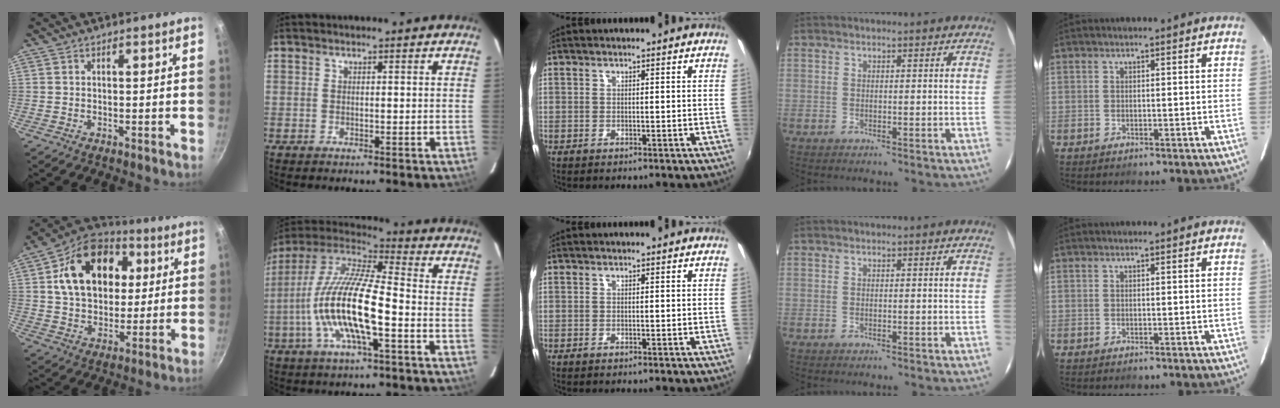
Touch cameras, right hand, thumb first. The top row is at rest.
{"thumb": {"total": 20.4, "force": [4.9, 14.6, 13.4], "torque": [-0.194, 0.014, 0.072]}, "index": {"total": 17.8, "force": [-4.9, 4.2, 16.5], "torque": [-0.317, -0.013, -0.100]}}